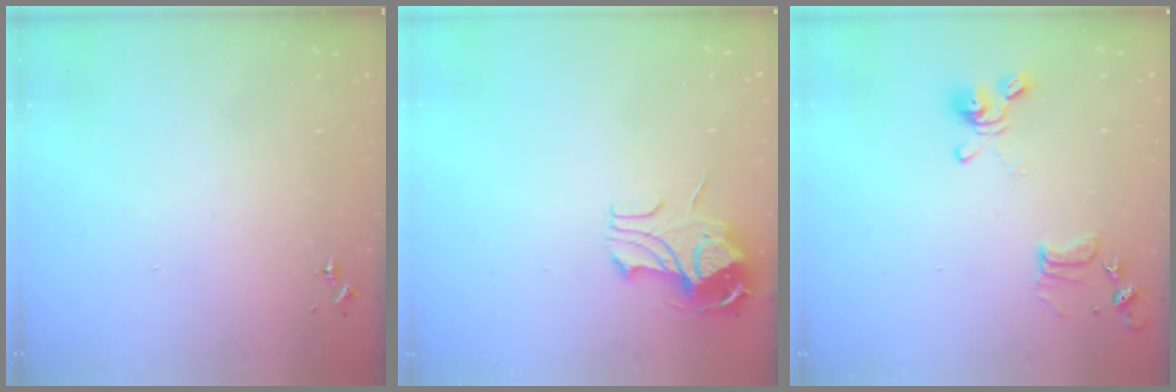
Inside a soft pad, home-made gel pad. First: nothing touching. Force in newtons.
{"total": 10.0, "press": 9.9, "slide": 0.6}
{"total": 11.9, "press": 11.8, "slide": 1.3}